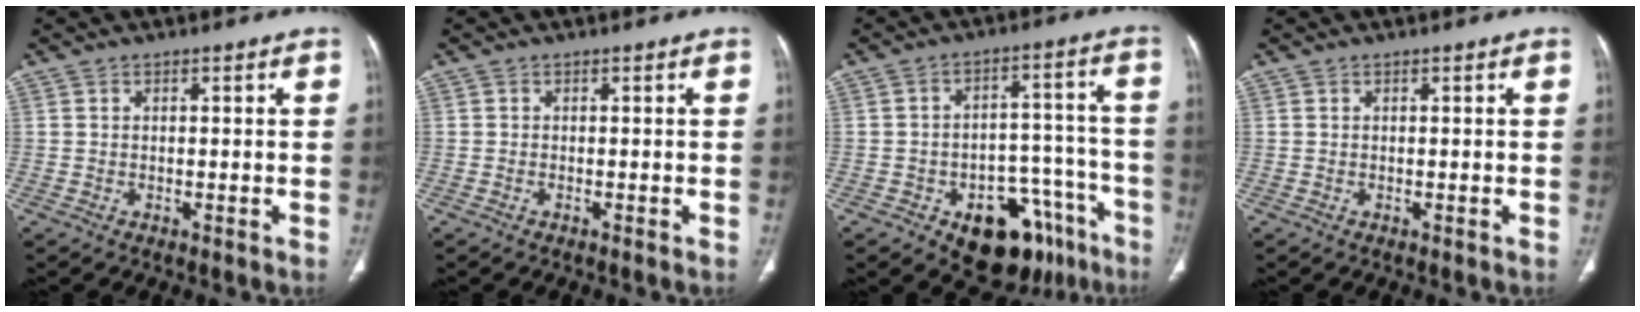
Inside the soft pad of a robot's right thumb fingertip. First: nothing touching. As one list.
[{"total": 0.0}, {"total": 17.5, "force": [-9.8, 10.2, 10.3], "torque": [-0.076, 0.081, -0.128]}, {"total": 0.0}]